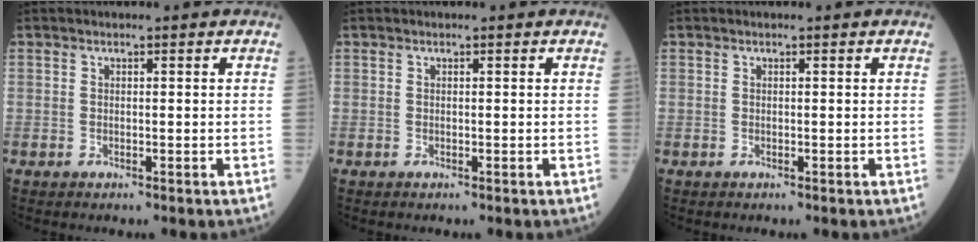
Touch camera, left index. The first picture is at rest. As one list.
[{"total": 0.0}, {"total": 0.0}]